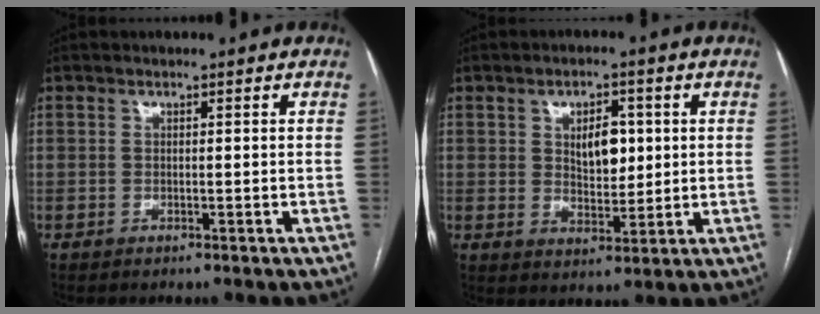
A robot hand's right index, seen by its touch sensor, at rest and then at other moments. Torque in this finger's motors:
{"motor_torque": [0.25, 0.16, 0.29, 0.05]}